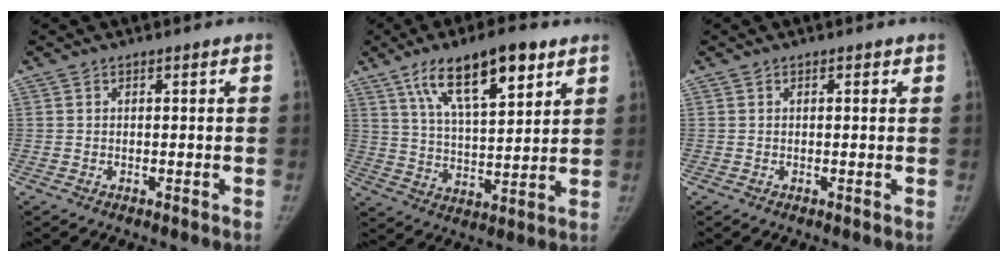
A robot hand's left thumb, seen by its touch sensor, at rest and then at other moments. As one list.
[{"total": 15.7, "force": [8.9, 5.3, 11.8], "torque": [-0.171, -0.031, 0.156]}, {"total": 0.6, "force": [0.3, 0.3, 0.4], "torque": [-0.001, 0.000, 0.001]}]